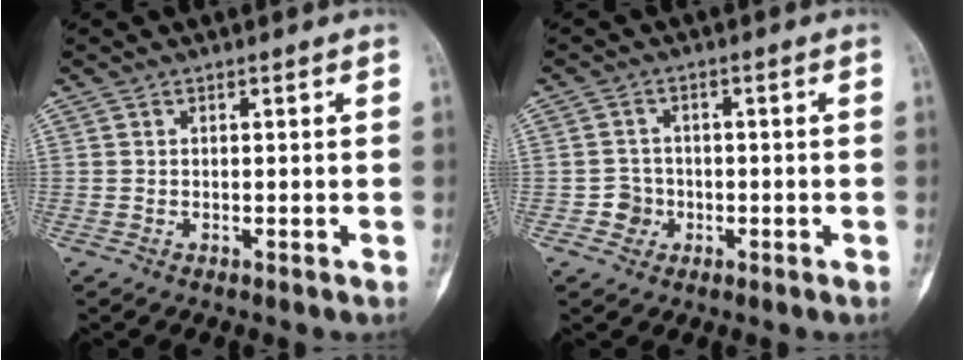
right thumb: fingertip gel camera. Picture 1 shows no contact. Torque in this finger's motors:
{"motor_torque": [0.17, 0.06, 0.22, 0.01, 0.05]}